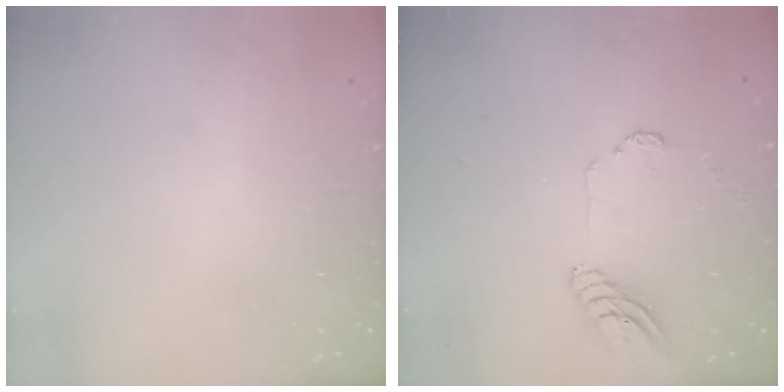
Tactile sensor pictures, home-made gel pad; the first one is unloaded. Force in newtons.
{"total": 10.5, "press": 10.4, "slide": 1.1}